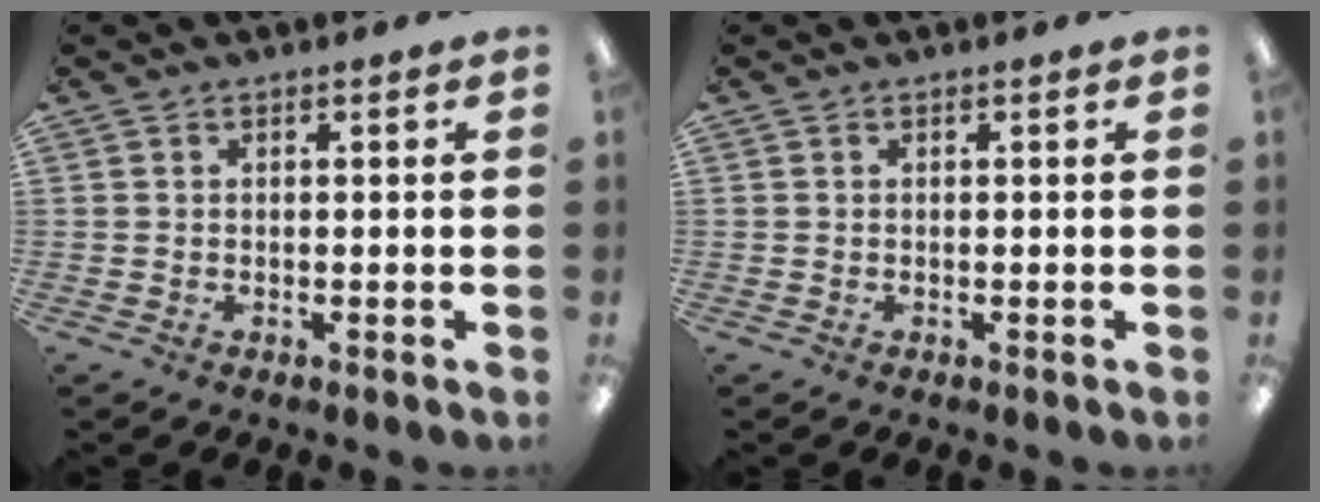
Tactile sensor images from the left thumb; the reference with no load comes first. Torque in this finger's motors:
{"motor_torque": [0.00, 0.00, 0.00, 0.00, 0.00]}